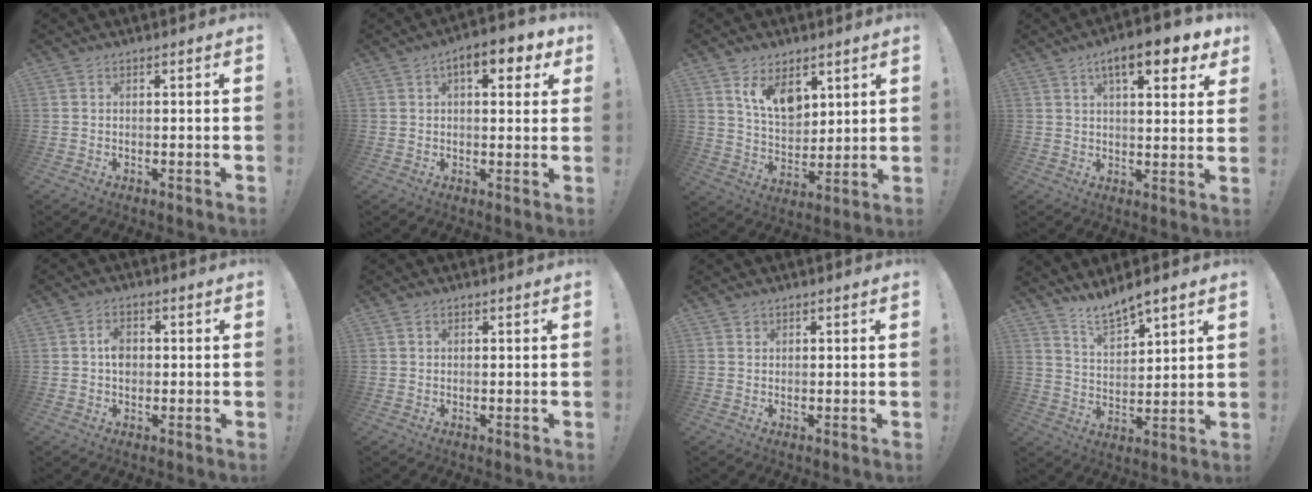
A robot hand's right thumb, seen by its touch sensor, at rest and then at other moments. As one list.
[{"total": 7.2, "force": [3.0, 3.1, 5.8], "torque": [-0.072, -0.004, 0.044]}, {"total": 11.1, "force": [6.6, 6.7, 5.9], "torque": [-0.102, -0.034, 0.125]}, {"total": 11.4, "force": [6.1, 3.3, 9.1], "torque": [-0.130, -0.025, 0.095]}, {"total": 4.1, "force": [0.1, 3.0, 2.7], "torque": [-0.036, 0.003, -0.001]}, {"total": 0.6, "force": [0.3, 0.6, 0.1], "torque": [0.004, 0.001, 0.004]}, {"total": 1.0, "force": [0.7, 0.7, 0.1], "torque": [0.004, 0.000, 0.013]}, {"total": 7.9, "force": [7.1, 2.0, 2.6], "torque": [-0.049, -0.052, 0.132]}]